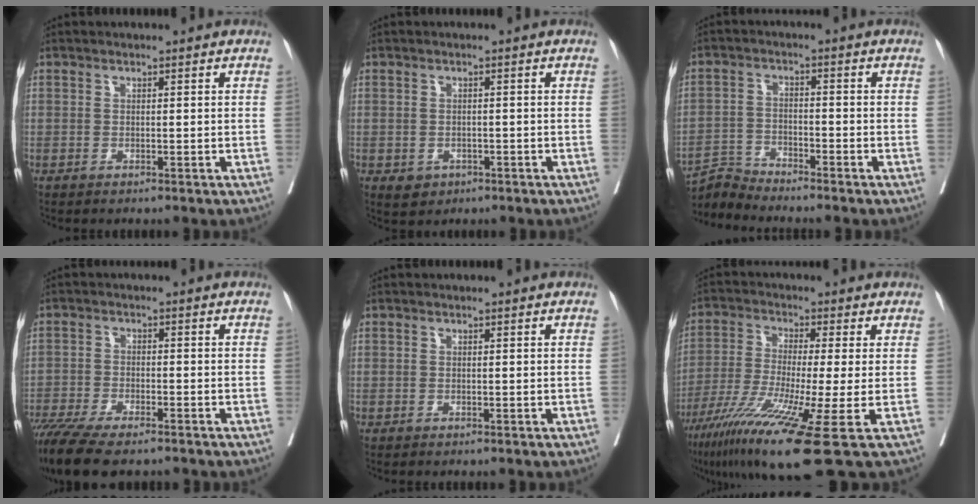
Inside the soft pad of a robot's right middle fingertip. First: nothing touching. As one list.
[{"total": 2.7, "force": [-1.3, 2.2, 0.9], "torque": [-0.012, 0.001, -0.010]}, {"total": 4.3, "force": [-4.1, -1.0, -1.1], "torque": [0.016, -0.012, -0.076]}, {"total": 11.8, "force": [-9.5, 2.6, 6.5], "torque": [-0.111, -0.018, -0.151]}, {"total": 0.0}, {"total": 14.5, "force": [-7.7, -1.2, 12.2], "torque": [-0.227, -0.044, -0.136]}]